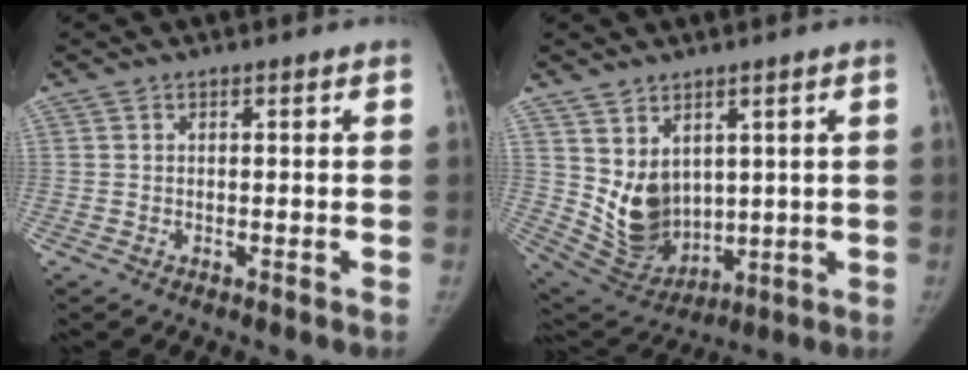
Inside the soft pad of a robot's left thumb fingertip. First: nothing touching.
{"total": 10.6, "force": [2.4, 8.0, 6.6], "torque": [-0.087, -0.031, 0.078]}